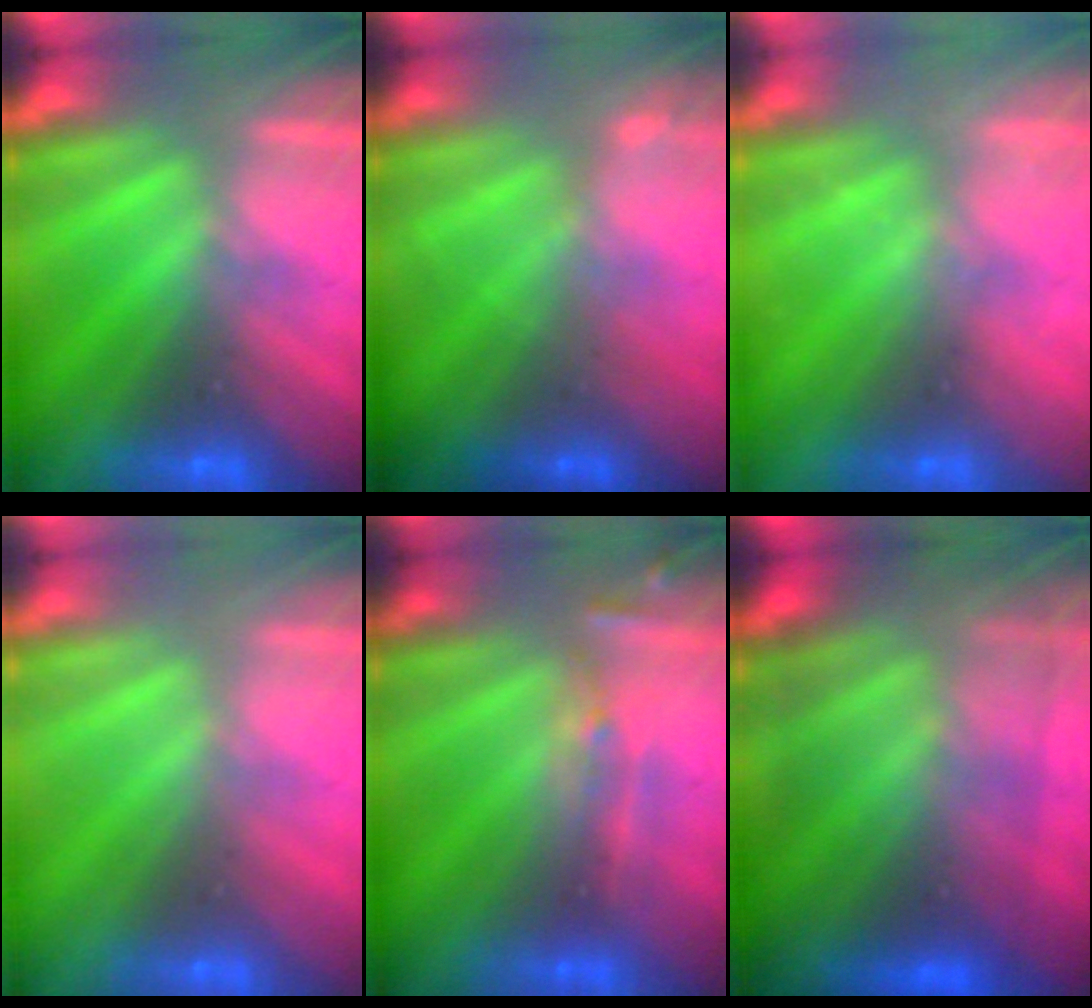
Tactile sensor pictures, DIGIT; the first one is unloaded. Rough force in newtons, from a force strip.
{"total": 2.2}
{"total": 2.2}
{"total": 3.2}
{"total": 2.5}
{"total": 7.2}